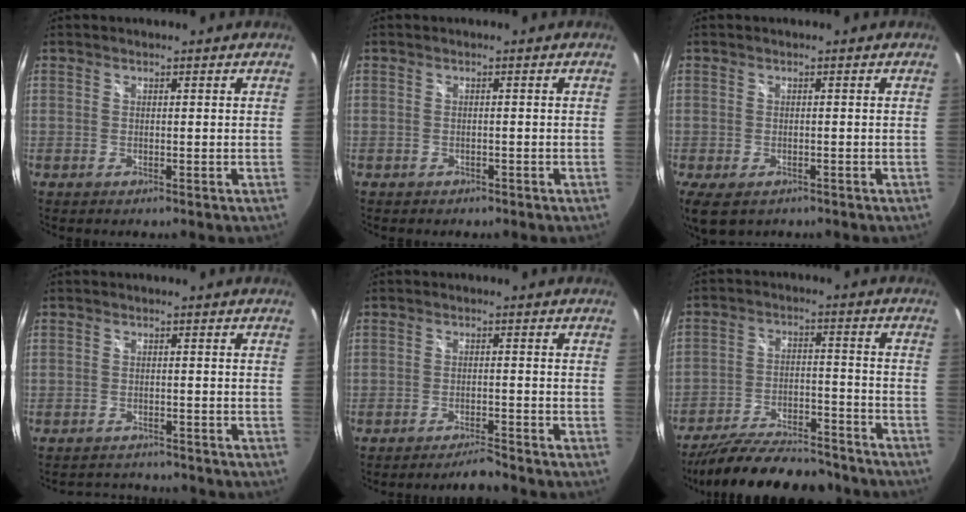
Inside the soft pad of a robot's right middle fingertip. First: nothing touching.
{"total": 1.2, "force": [-0.9, 0.8, 0.3], "torque": [-0.008, -0.001, -0.011]}
{"total": 6.2, "force": [-3.5, 3.5, 3.9], "torque": [-0.083, -0.029, -0.054]}
{"total": 5.1, "force": [-4.8, 1.4, 0.6], "torque": [-0.021, 0.008, -0.070]}
{"total": 3.6, "force": [-3.5, -0.2, 0.9], "torque": [-0.031, -0.004, -0.060]}
{"total": 20.3, "force": [-17.4, 5.6, 8.8], "torque": [-0.167, -0.013, -0.251]}